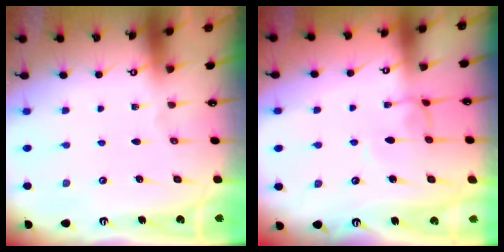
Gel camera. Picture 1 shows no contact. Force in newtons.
{"total": 1.4, "press": 1.4, "slide": 0.4}